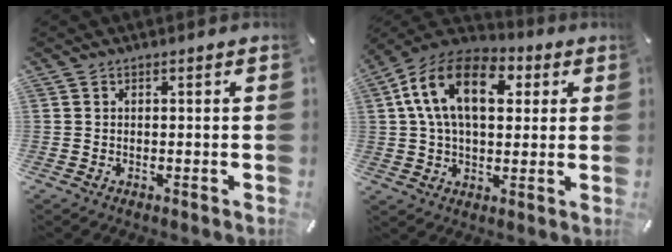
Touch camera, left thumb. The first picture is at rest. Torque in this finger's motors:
{"motor_torque": [0.63, 1.66, 1.55, -1.22, 0.72]}